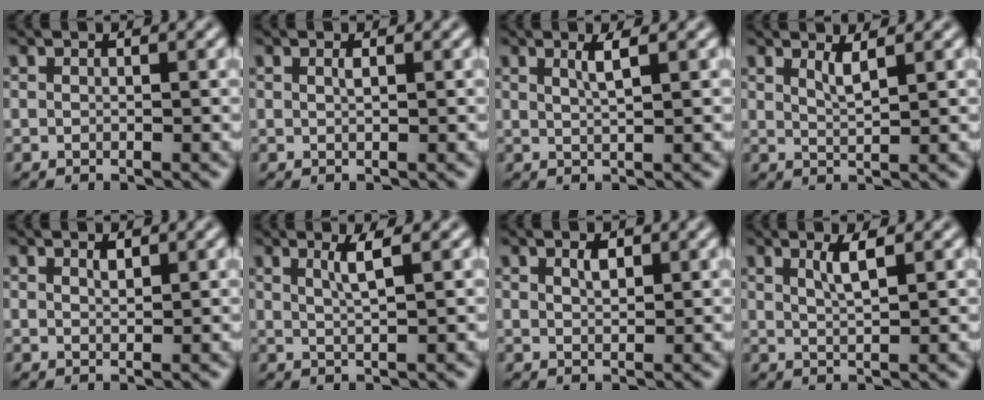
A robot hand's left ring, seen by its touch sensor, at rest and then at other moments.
{"total": 0.6, "force": [0.3, 0.1, 0.5], "torque": [-0.010, 0.002, 0.005]}
{"total": 1.9, "force": [0.9, 0.5, 1.6], "torque": [-0.025, 0.002, 0.012]}
{"total": 1.7, "force": [1.0, 0.4, 1.3], "torque": [-0.020, -0.002, 0.016]}
{"total": 0.9, "force": [0.7, 0.3, 0.5], "torque": [-0.011, -0.002, 0.013]}
{"total": 2.3, "force": [1.0, 0.5, 2.0], "torque": [-0.032, 0.001, 0.015]}
{"total": 1.2, "force": [0.7, 0.5, 0.9], "torque": [-0.018, 0.001, 0.014]}
{"total": 2.3, "force": [1.1, 0.5, 1.9], "torque": [-0.030, 0.001, 0.017]}